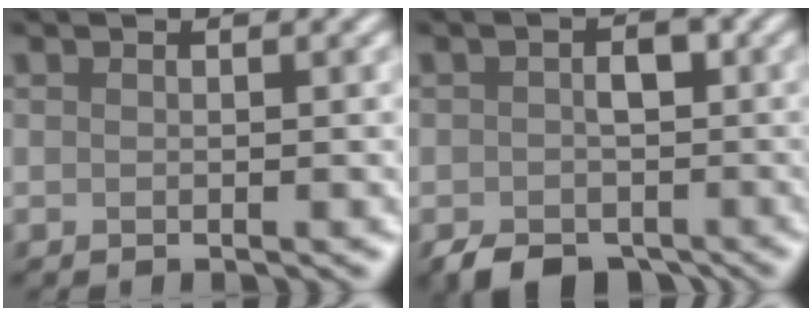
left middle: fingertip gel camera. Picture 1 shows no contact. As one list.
[{"total": 5.0, "force": [-2.6, 3.0, 3.0], "torque": [-0.044, -0.006, -0.038]}]